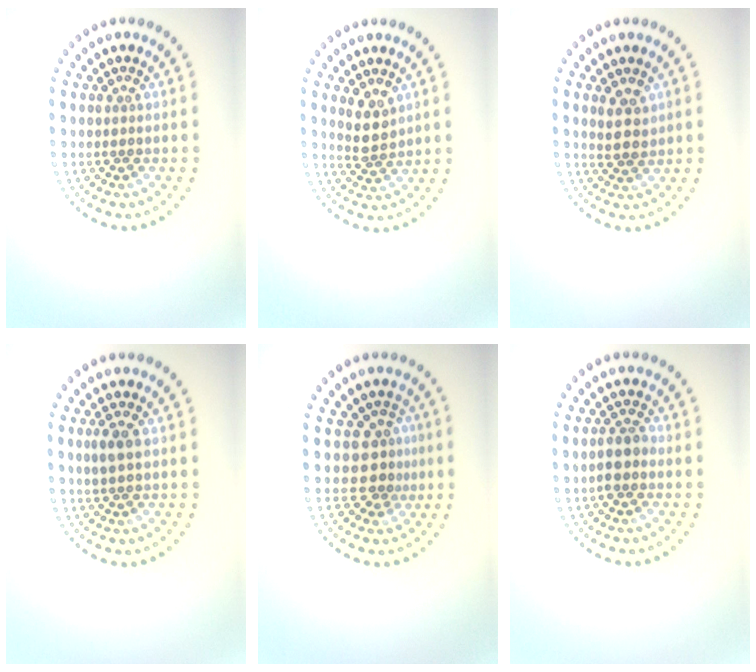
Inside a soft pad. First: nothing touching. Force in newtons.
{"total": 2.3, "press": 2.1, "slide": 1.0}
{"total": 2.1, "press": 2.0, "slide": 0.8}
{"total": 1.6, "press": 1.6, "slide": 0.3}
{"total": 2.4, "press": 2.0, "slide": 1.4}
{"total": 2.0, "press": 1.8, "slide": 0.9}